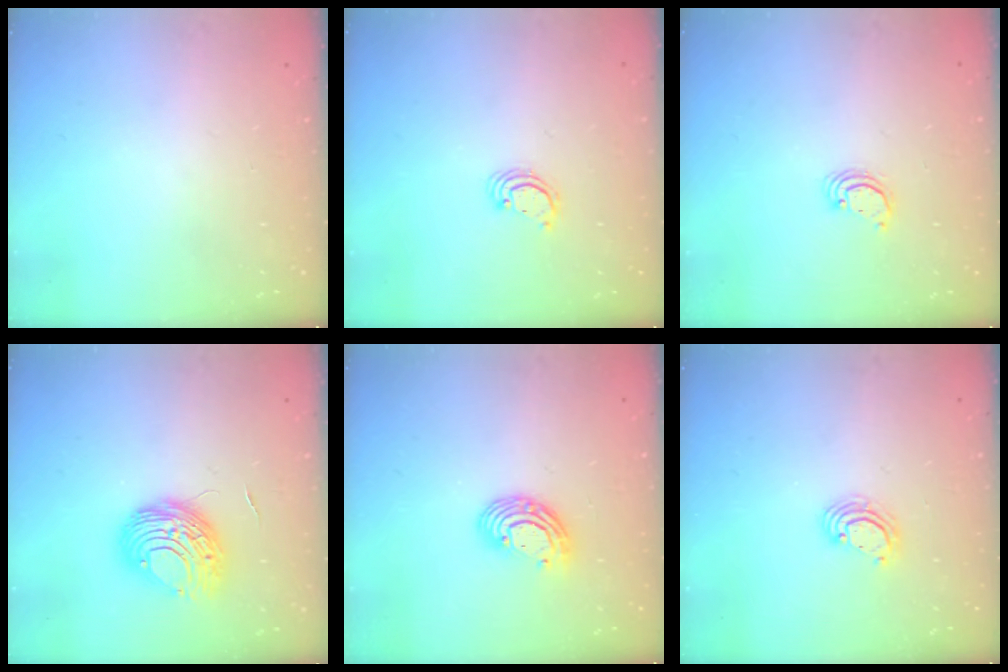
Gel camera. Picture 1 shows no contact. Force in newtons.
{"total": 2.2, "press": 2.2, "slide": 0.2}
{"total": 2.7, "press": 2.7, "slide": 0.2}
{"total": 9.6, "press": 9.5, "slide": 0.9}
{"total": 9.0, "press": 9.0, "slide": 0.7}
{"total": 3.6, "press": 3.6, "slide": 0.2}